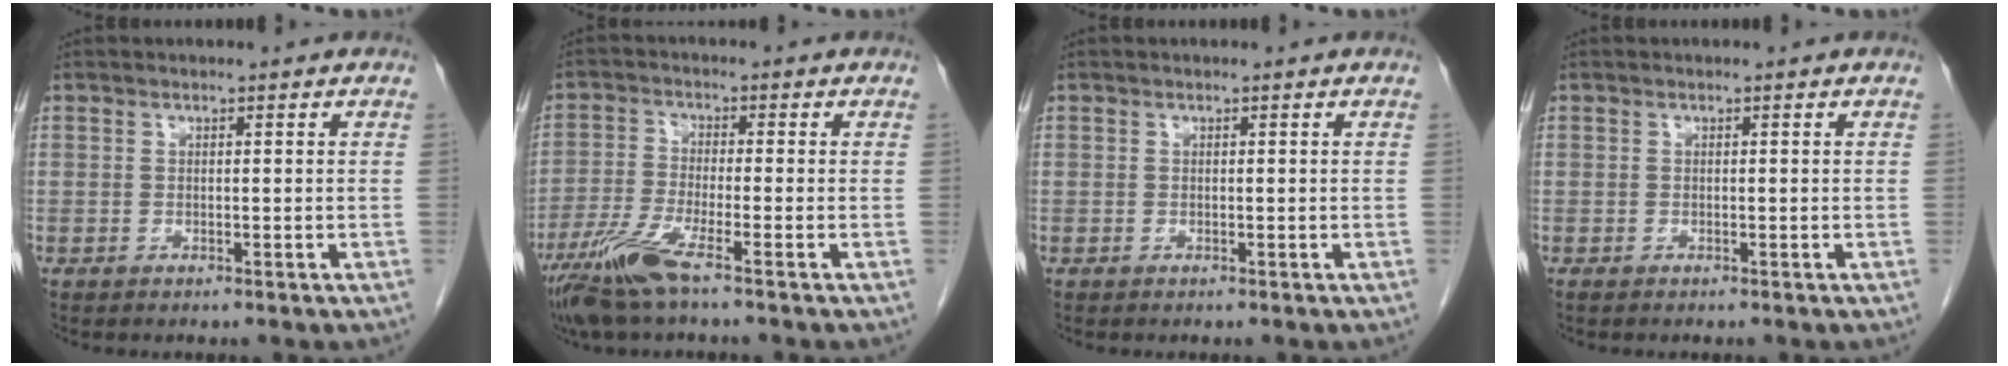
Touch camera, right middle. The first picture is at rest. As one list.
[{"total": 7.3, "force": [-4.9, 0.1, 5.4], "torque": [-0.119, -0.021, -0.099]}, {"total": 0.0}, {"total": 0.0}]